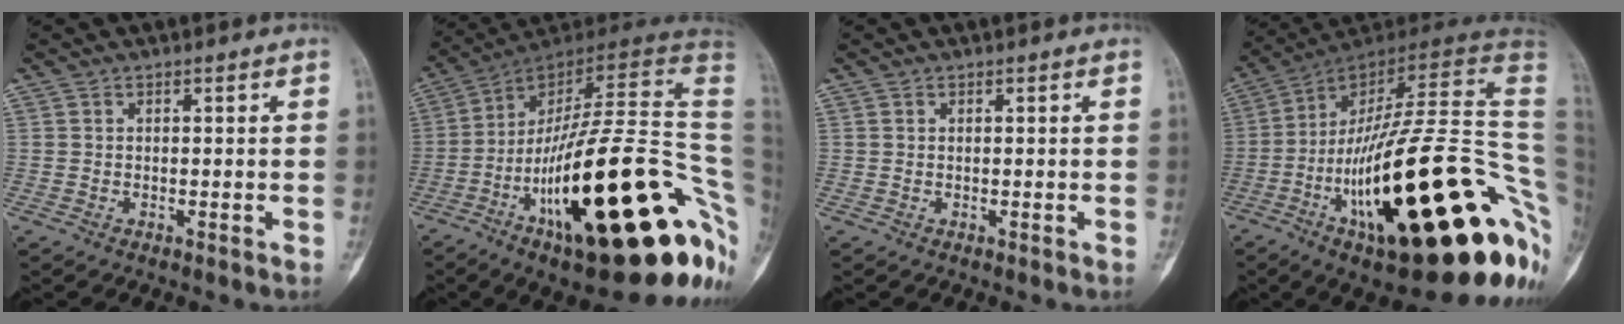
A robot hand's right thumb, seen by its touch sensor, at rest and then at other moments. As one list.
[{"total": 38.3, "force": [-9.1, 11.1, 35.5], "torque": [-0.434, 0.055, -0.140]}, {"total": 0.0}, {"total": 41.7, "force": [-9.4, 12.1, 38.8], "torque": [-0.488, 0.050, -0.146]}]